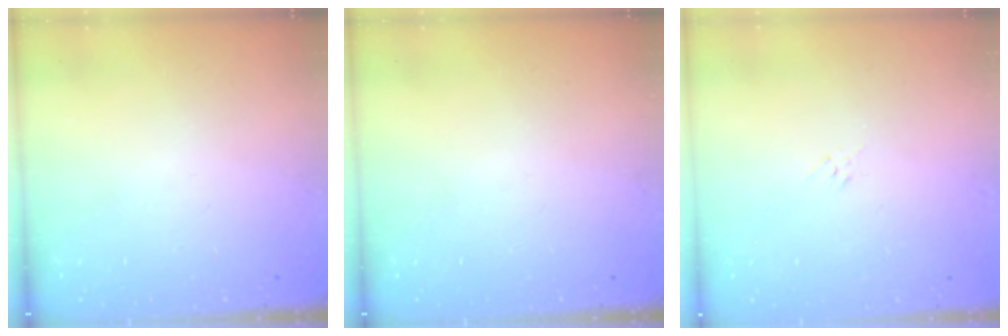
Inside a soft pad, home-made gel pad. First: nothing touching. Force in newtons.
{"total": 0.0}
{"total": 2.9, "press": 2.9, "slide": 0.6}